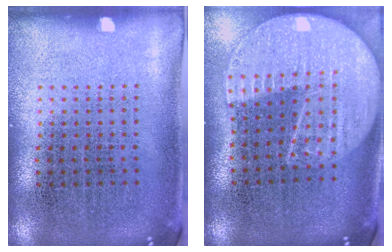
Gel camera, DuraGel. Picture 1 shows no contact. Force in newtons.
{"total": 2.3, "press": 2.0, "slide": 1.1}